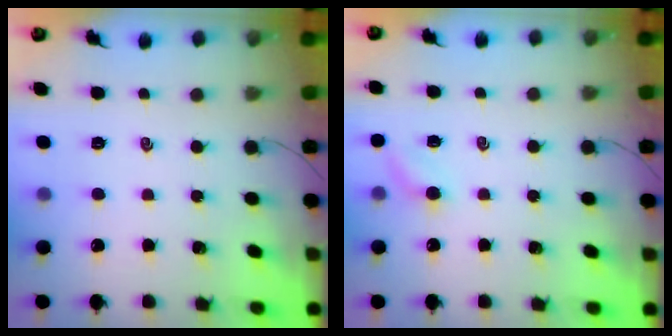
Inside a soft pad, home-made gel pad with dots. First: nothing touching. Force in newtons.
{"total": 3.3, "press": 3.1, "slide": 1.1}